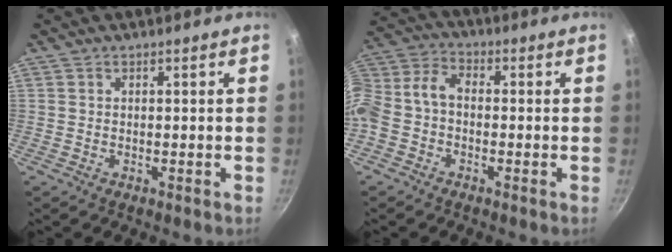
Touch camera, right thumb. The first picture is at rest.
{"total": 9.5, "force": [-2.6, 6.7, 6.2], "torque": [-0.133, 0.046, -0.069]}